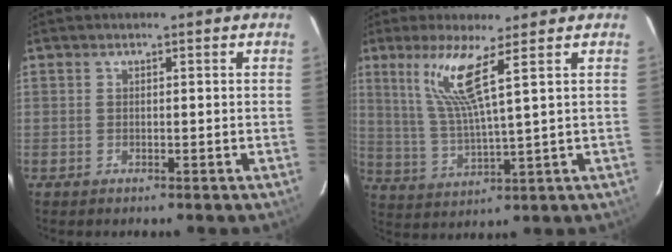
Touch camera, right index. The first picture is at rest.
{"total": 8.7, "force": [4.7, -0.5, 7.3], "torque": [-0.147, -0.007, 0.102]}